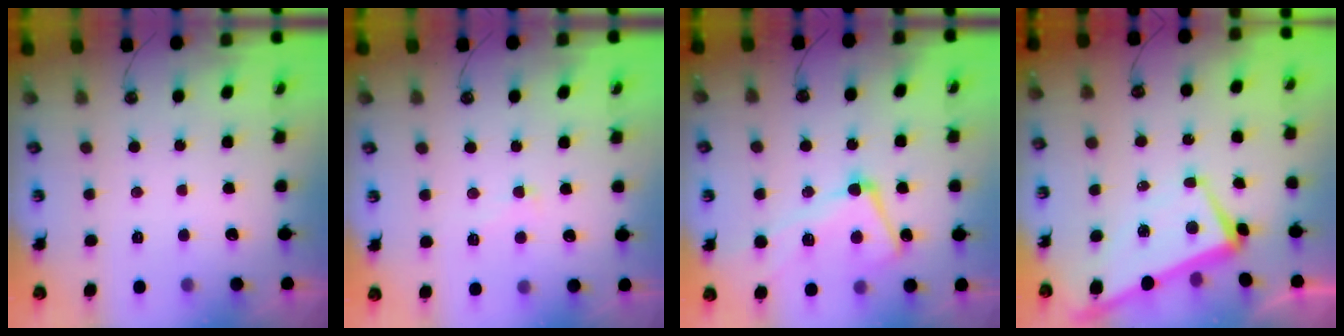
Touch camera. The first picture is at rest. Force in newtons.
{"total": 1.0, "press": 0.8, "slide": 0.5}
{"total": 8.2, "press": 8.1, "slide": 1.5}
{"total": 0.9, "press": 0.5, "slide": 0.7}